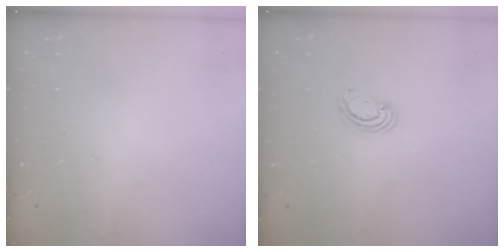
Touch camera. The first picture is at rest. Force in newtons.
{"total": 3.2, "press": 3.1, "slide": 0.3}